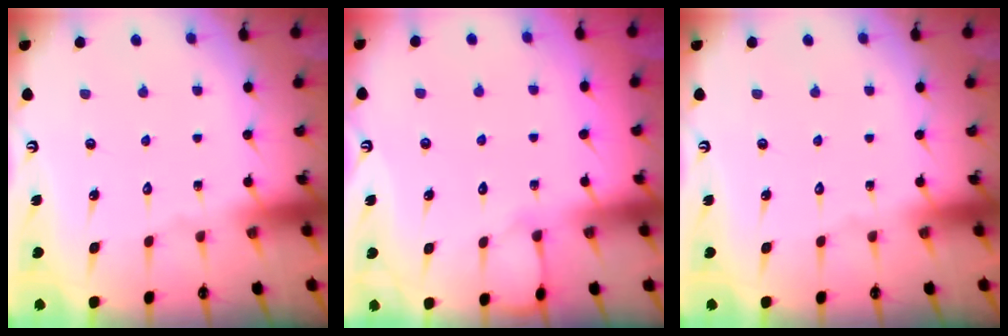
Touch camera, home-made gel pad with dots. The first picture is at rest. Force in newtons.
{"total": 3.5, "press": 3.5, "slide": 0.5}
{"total": 0.0}